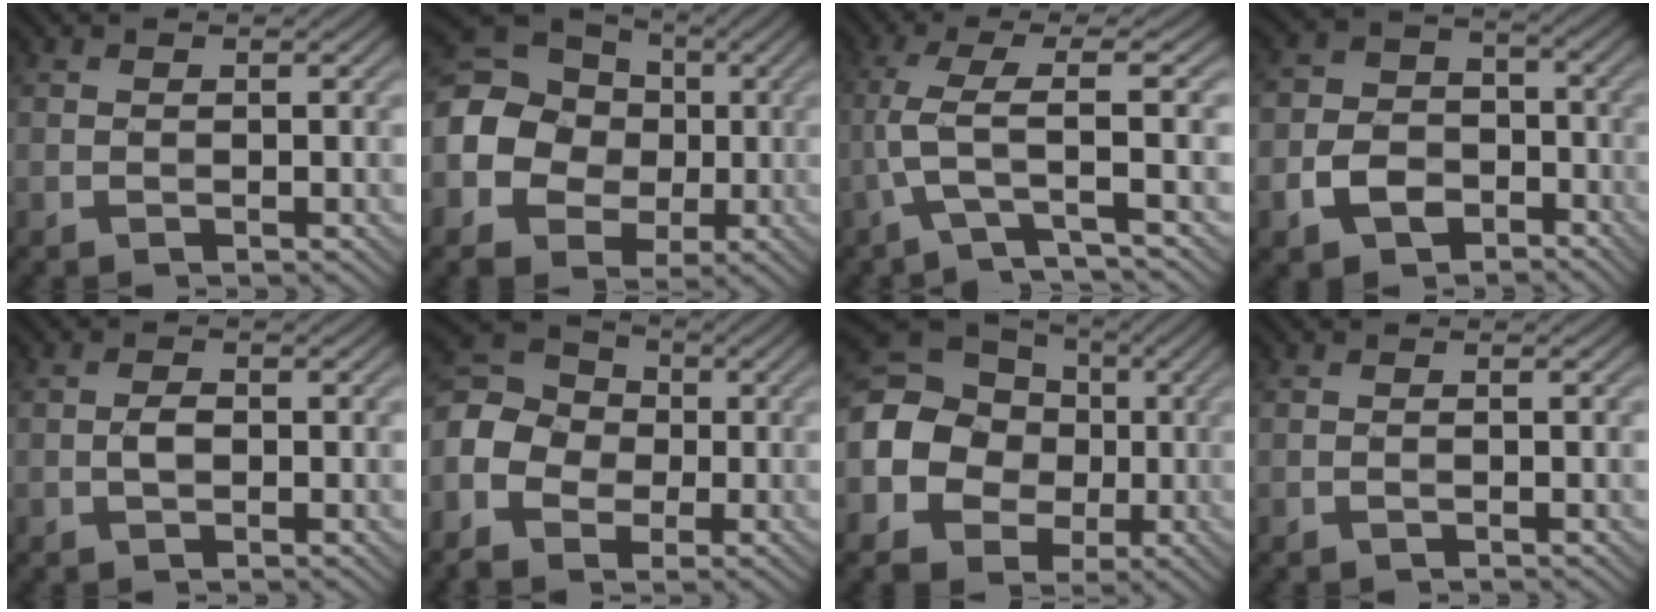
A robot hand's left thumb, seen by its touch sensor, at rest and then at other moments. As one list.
[{"total": 13.7, "force": [-1.0, 12.2, 6.2], "torque": [-0.195, 0.011, -0.033]}, {"total": 4.6, "force": [-1.0, 0.0, 4.5], "torque": [-0.099, 0.019, -0.034]}, {"total": 7.5, "force": [-3.7, 5.5, 3.5], "torque": [-0.080, -0.008, -0.075]}, {"total": 1.8, "force": [-0.3, 1.0, 1.5], "torque": [-0.033, 0.003, -0.007]}, {"total": 9.2, "force": [-2.3, 7.5, 4.7], "torque": [-0.144, -0.009, -0.059]}, {"total": 14.8, "force": [-1.3, 13.0, 7.0], "torque": [-0.197, -0.005, -0.042]}, {"total": 0.5, "force": [-0.2, 0.0, 0.4], "torque": [-0.011, 0.002, -0.003]}]